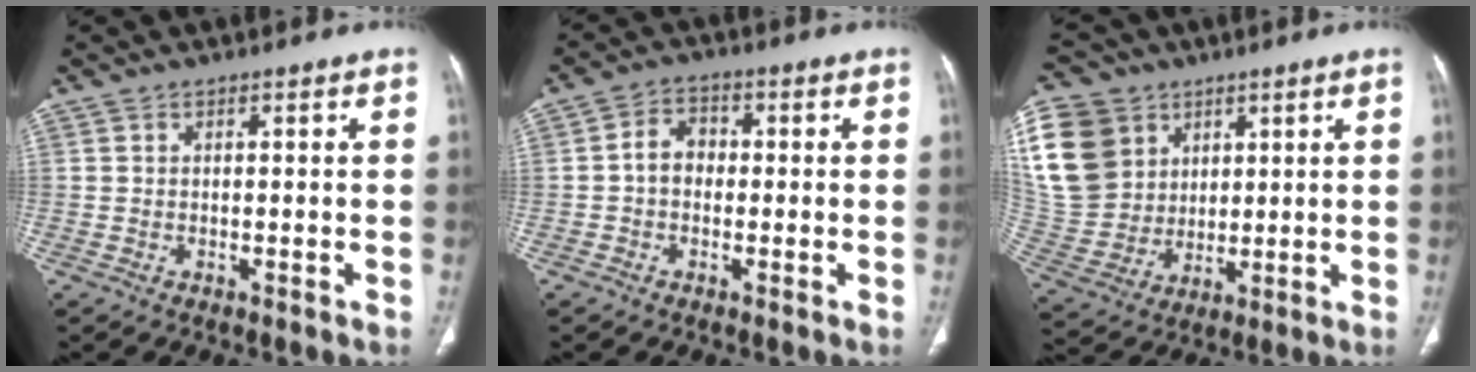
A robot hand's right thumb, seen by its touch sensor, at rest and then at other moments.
{"total": 4.5, "force": [-0.5, 3.6, 2.7], "torque": [-0.027, 0.018, -0.020]}
{"total": 24.9, "force": [8.5, 20.3, 11.7], "torque": [-0.291, 0.029, 0.187]}